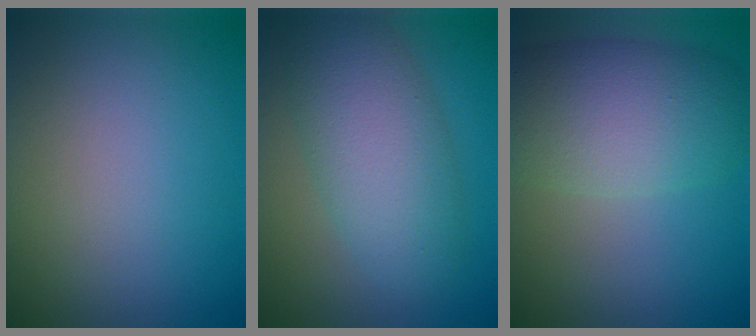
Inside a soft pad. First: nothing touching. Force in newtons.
{"total": 6.6, "press": 6.6, "slide": 0.2}
{"total": 7.3, "press": 7.3, "slide": 0.7}